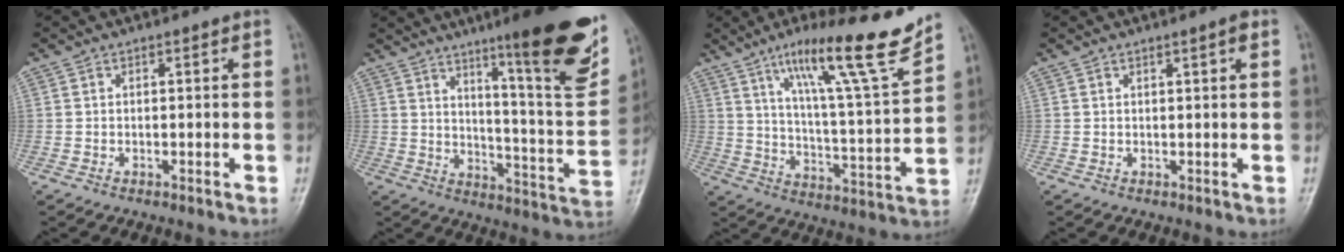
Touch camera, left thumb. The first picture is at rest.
{"total": 22.0, "force": [13.3, 3.1, 17.3], "torque": [-0.202, -0.070, 0.200]}
{"total": 19.9, "force": [13.6, 1.8, 14.5], "torque": [-0.205, -0.070, 0.218]}
{"total": 1.5, "force": [0.7, 0.2, 1.3], "torque": [-0.018, -0.001, 0.012]}